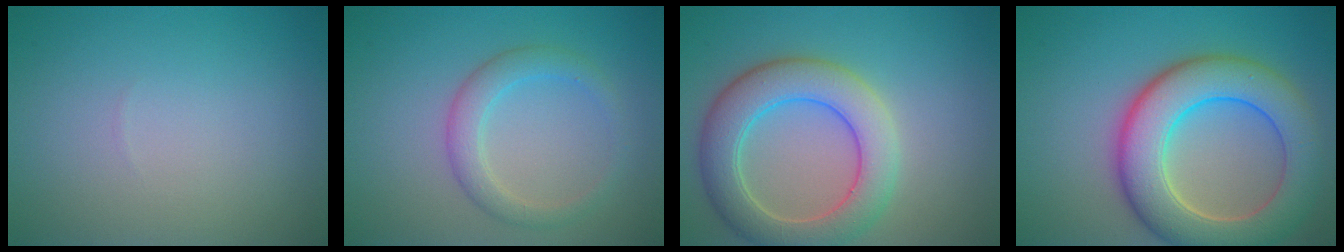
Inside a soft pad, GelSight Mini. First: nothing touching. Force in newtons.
{"total": 2.8, "press": 2.8, "slide": 0.2}
{"total": 6.6, "press": 6.6, "slide": 0.4}
{"total": 9.2, "press": 9.2, "slide": 0.6}